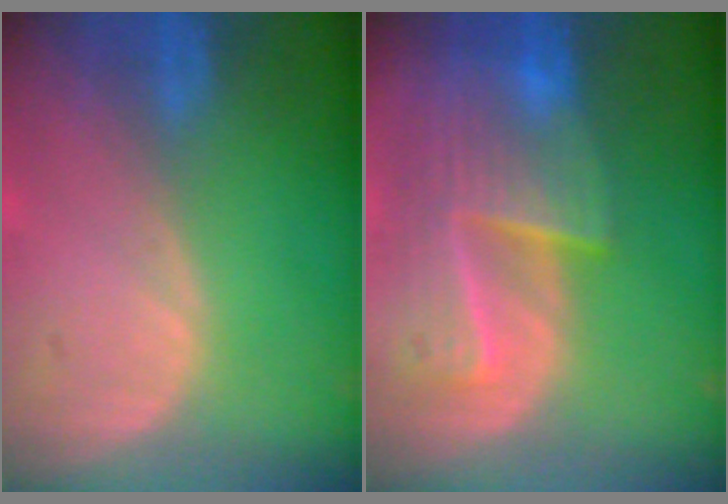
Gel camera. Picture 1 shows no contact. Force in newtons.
{"total": 9.4, "press": 8.3, "slide": 4.3}